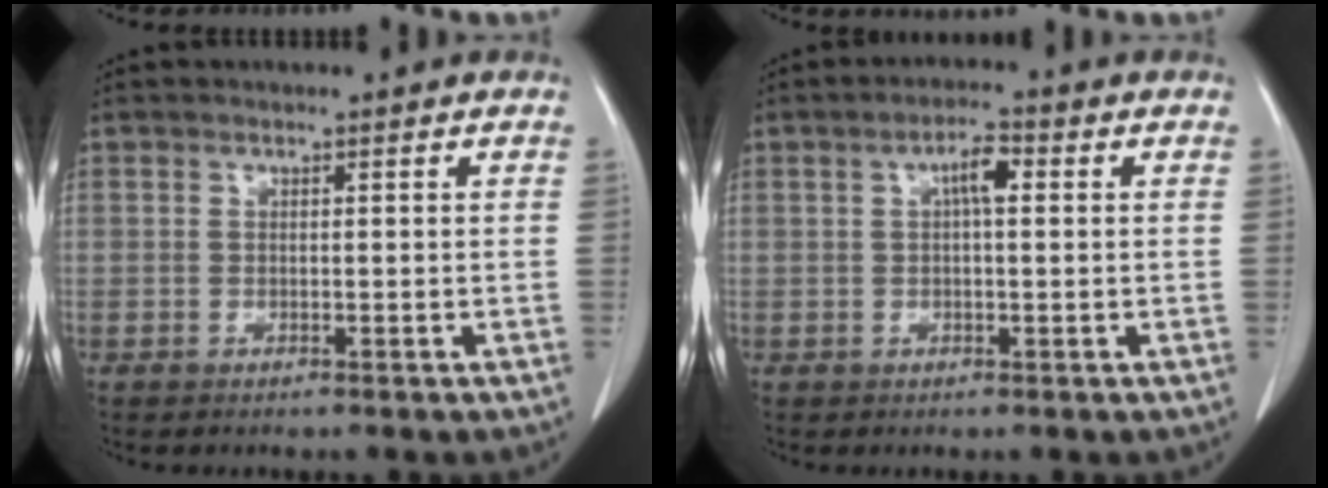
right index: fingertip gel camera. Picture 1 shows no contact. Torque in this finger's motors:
{"motor_torque": [0.40, -0.01, 0.09, 0.04]}